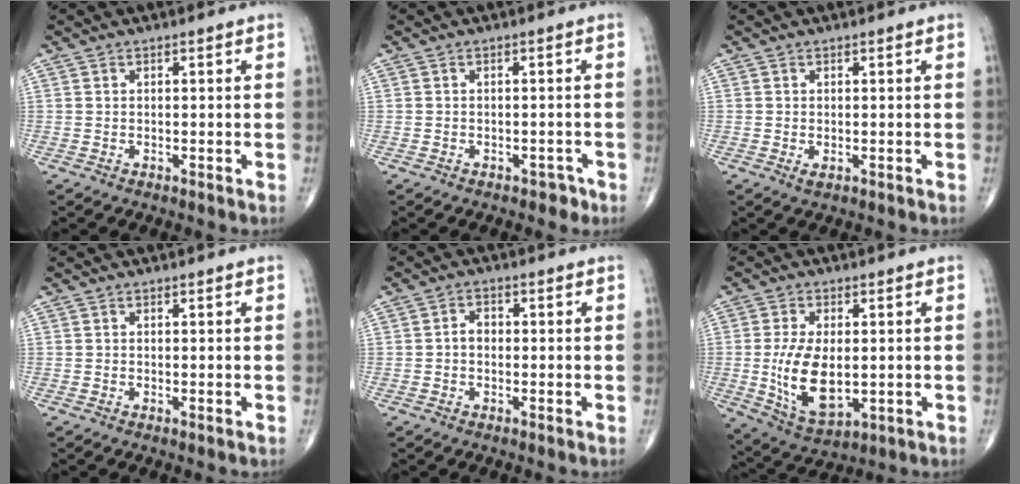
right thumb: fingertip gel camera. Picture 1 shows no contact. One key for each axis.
{"total": 1.7, "fx": -1.1, "fy": 1.1, "fz": 0.6, "tx": 0.000, "ty": 0.009, "tz": -0.011}
{"total": 0.9, "fx": -0.1, "fy": 0.4, "fz": 0.7, "tx": -0.014, "ty": -0.002, "tz": 0.001}
{"total": 0.0}
{"total": 2.4, "fx": -0.3, "fy": 1.8, "fz": 1.5, "tx": -0.017, "ty": 0.012, "tz": -0.010}
{"total": 12.3, "fx": -0.7, "fy": 6.5, "fz": 10.4, "tx": -0.191, "ty": -0.016, "tz": 0.004}